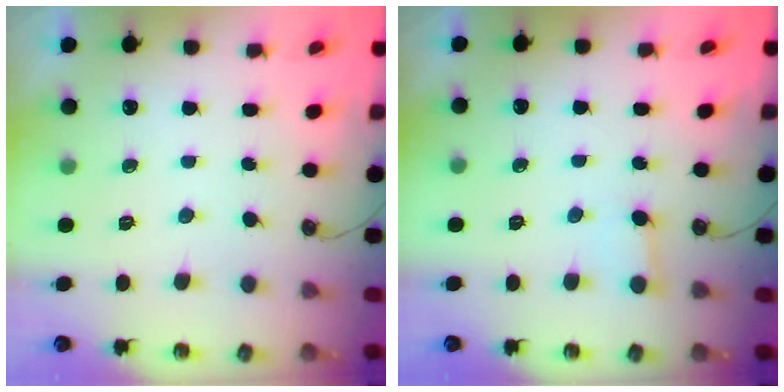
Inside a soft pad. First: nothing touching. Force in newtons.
{"total": 2.7, "press": 2.7, "slide": 0.2}